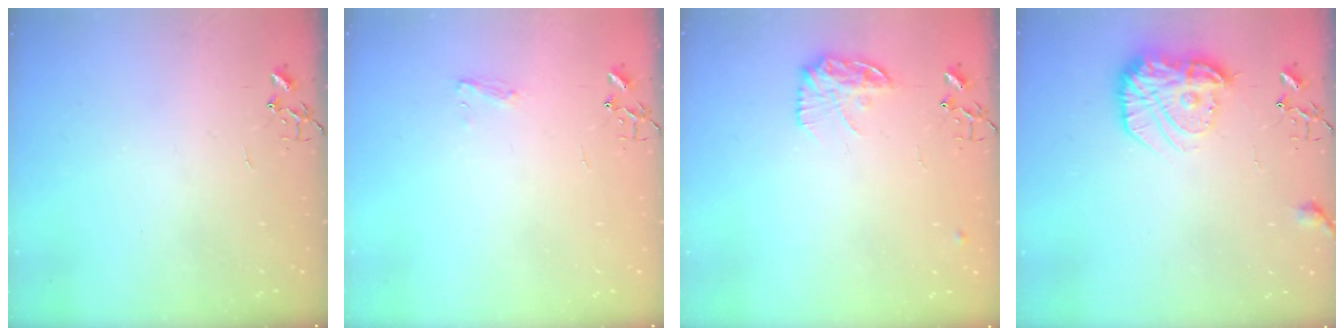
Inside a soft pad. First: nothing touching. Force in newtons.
{"total": 5.7, "press": 5.7, "slide": 0.7}
{"total": 12.3, "press": 12.3, "slide": 0.5}
{"total": 16.5, "press": 16.5, "slide": 1.1}